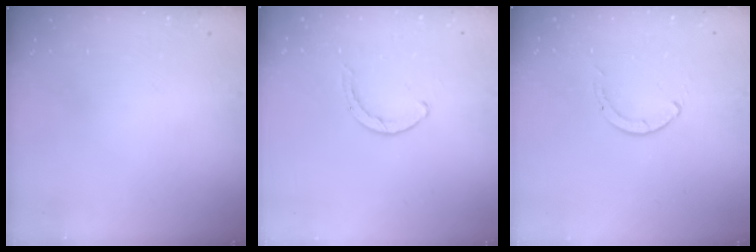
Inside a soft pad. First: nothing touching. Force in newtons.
{"total": 1.9, "press": 1.8, "slide": 0.3}
{"total": 0.0}